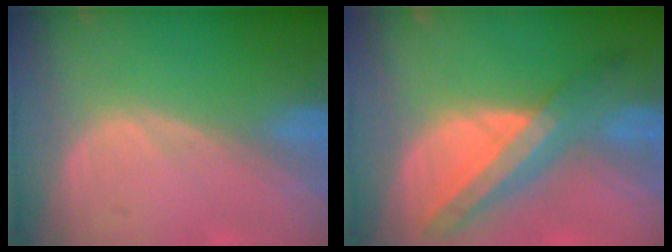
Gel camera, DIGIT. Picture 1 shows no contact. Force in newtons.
{"total": 8.4, "press": 7.4, "slide": 4.0}